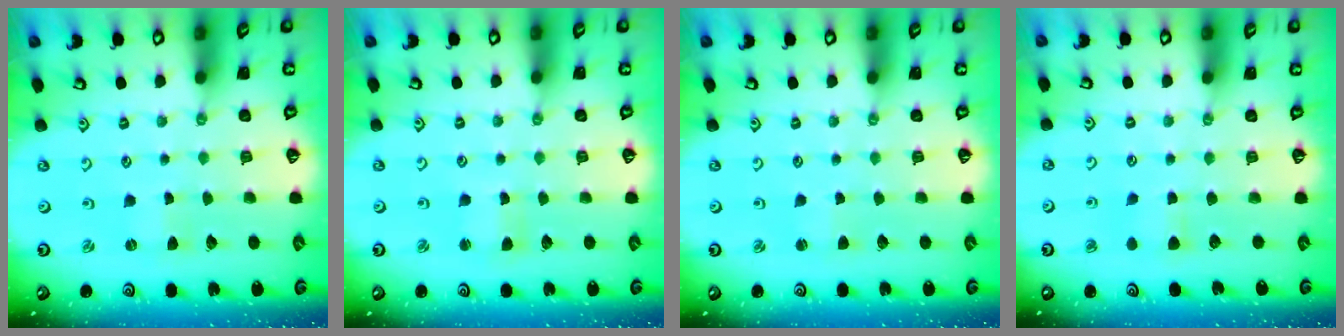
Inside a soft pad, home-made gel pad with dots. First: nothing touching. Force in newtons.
{"total": 2.0, "press": 2.0, "slide": 0.3}
{"total": 0.9, "press": 0.8, "slide": 0.1}
{"total": 4.5, "press": 4.4, "slide": 0.6}